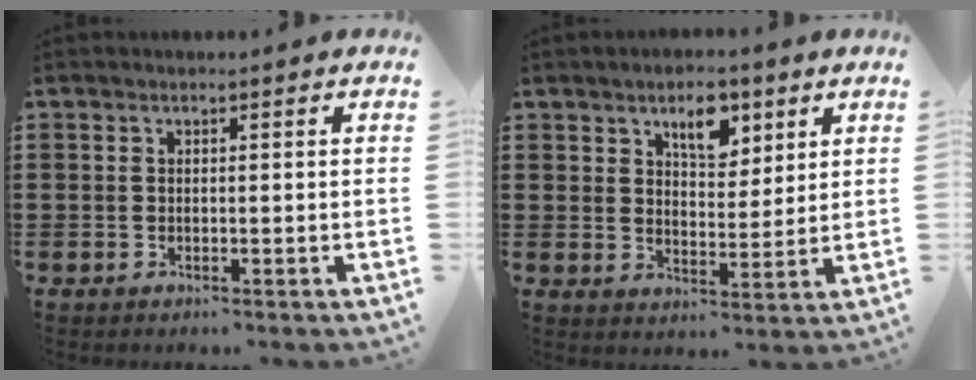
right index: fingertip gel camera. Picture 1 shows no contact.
{"total": 6.2, "force": [3.8, 3.3, 3.7], "torque": [-0.053, 0.001, 0.062]}